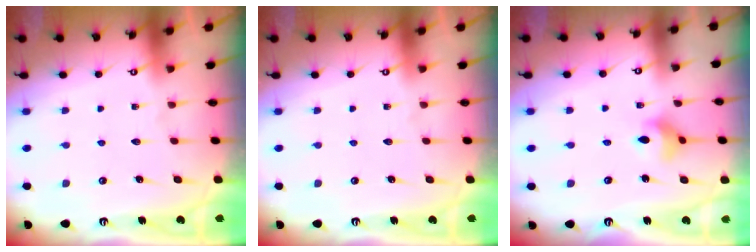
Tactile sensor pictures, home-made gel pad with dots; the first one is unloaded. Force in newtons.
{"total": 0.0}
{"total": 6.1, "press": 5.8, "slide": 1.7}